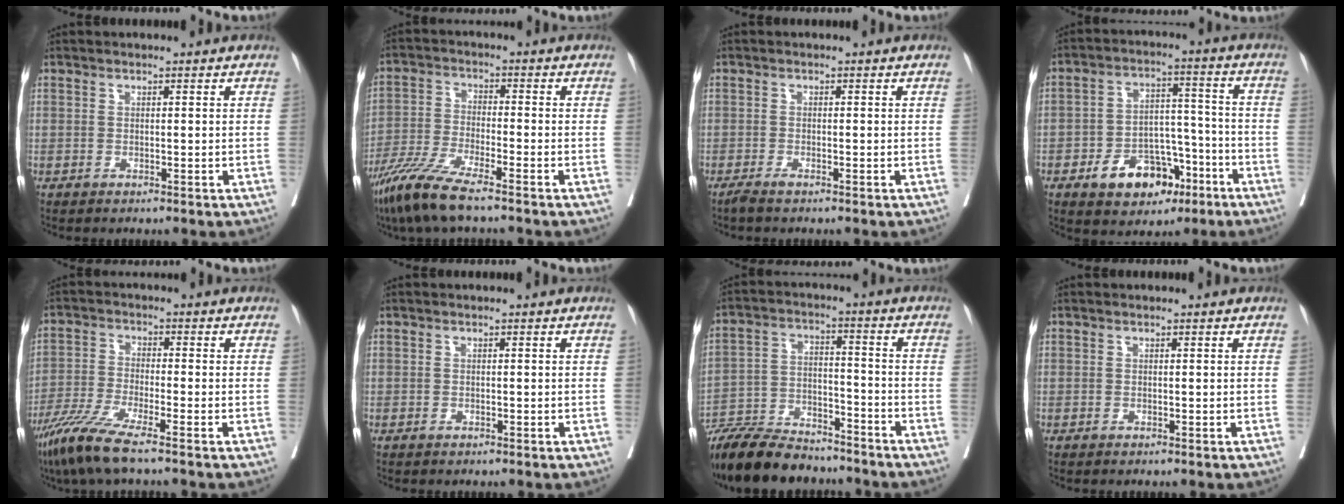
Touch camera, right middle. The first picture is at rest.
{"total": 8.7, "force": [-6.6, 0.4, 5.7], "torque": [-0.121, -0.029, -0.132]}
{"total": 1.3, "force": [-1.1, 0.0, 0.7], "torque": [-0.016, -0.003, -0.021]}
{"total": 10.6, "force": [-5.8, 6.3, 6.2], "torque": [-0.089, 0.021, -0.086]}
{"total": 7.7, "force": [-5.6, -0.1, 5.2], "torque": [-0.110, -0.027, -0.114]}
{"total": 0.0}
{"total": 15.7, "force": [-14.0, 4.0, 5.8], "torque": [-0.105, -0.004, -0.236]}
{"total": 0.0}